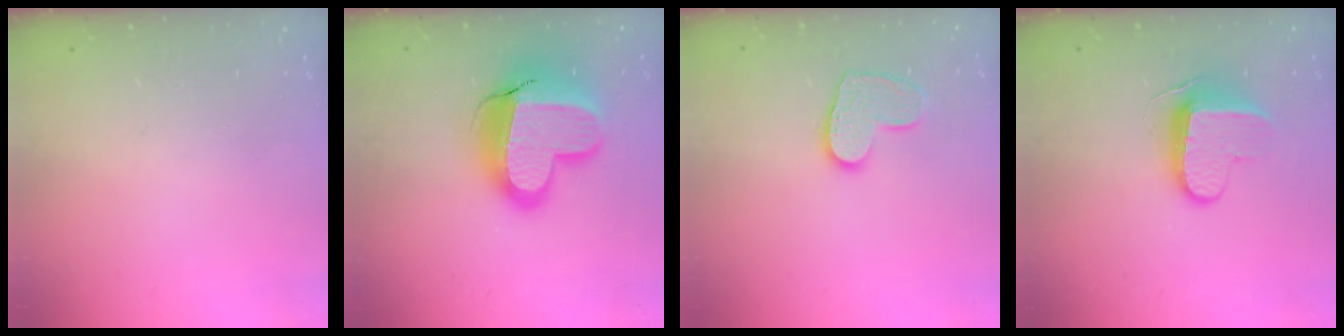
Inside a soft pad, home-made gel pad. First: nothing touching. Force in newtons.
{"total": 18.3, "press": 18.3, "slide": 1.4}
{"total": 9.1, "press": 9.1, "slide": 0.2}
{"total": 9.1, "press": 9.1, "slide": 1.0}